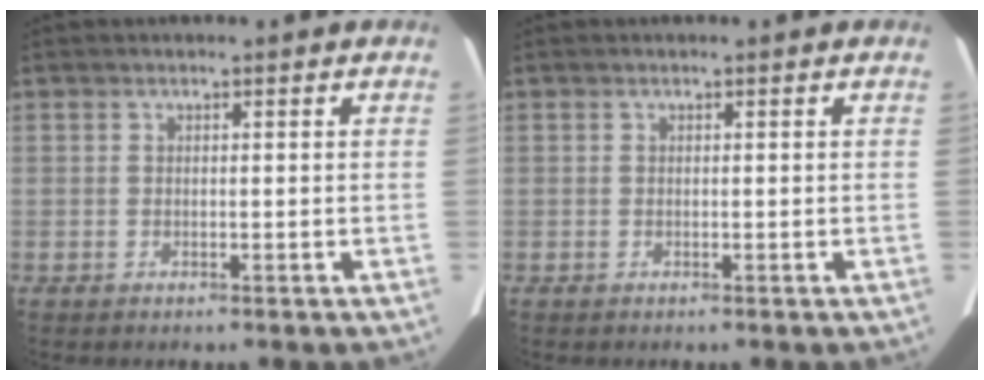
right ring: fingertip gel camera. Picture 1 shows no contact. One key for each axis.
{"total": 0.0}